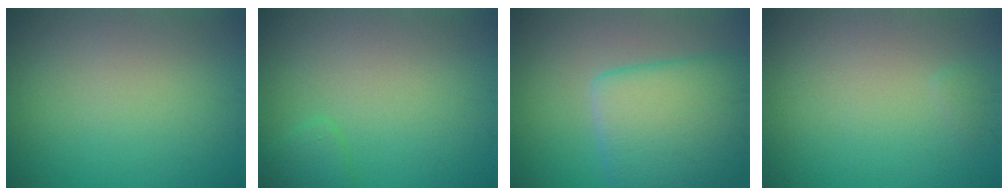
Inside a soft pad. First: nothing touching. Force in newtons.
{"total": 1.5, "press": 1.4, "slide": 0.1}
{"total": 8.2, "press": 8.2, "slide": 0.6}
{"total": 0.5, "press": 0.5, "slide": 0.1}